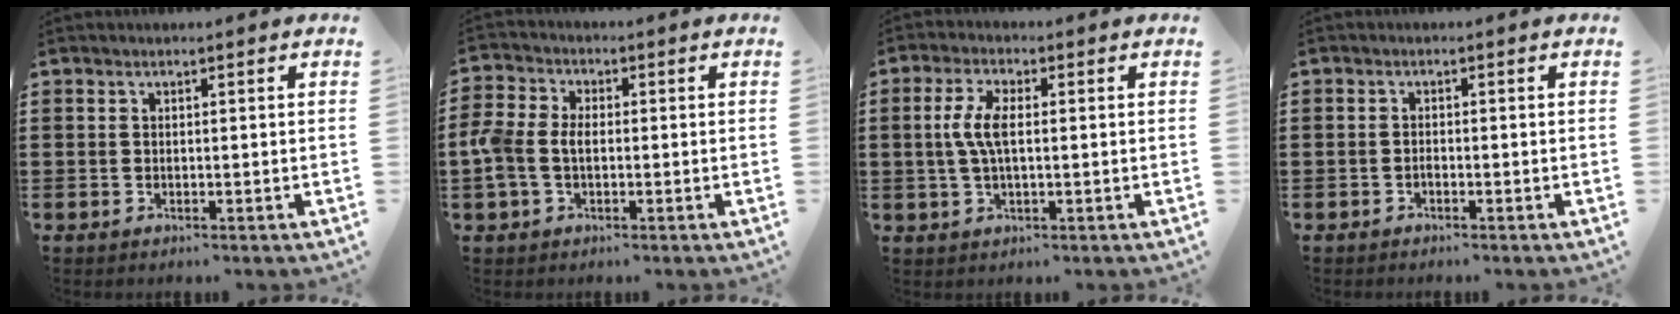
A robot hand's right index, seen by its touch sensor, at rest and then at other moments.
{"total": 4.7, "force": [-0.7, 3.2, 3.3], "torque": [-0.095, -0.001, -0.023]}
{"total": 5.5, "force": [0.2, 2.1, 5.1], "torque": [-0.118, -0.001, -0.006]}
{"total": 0.7, "force": [-0.5, 0.4, 0.3], "torque": [-0.007, -0.001, -0.009]}